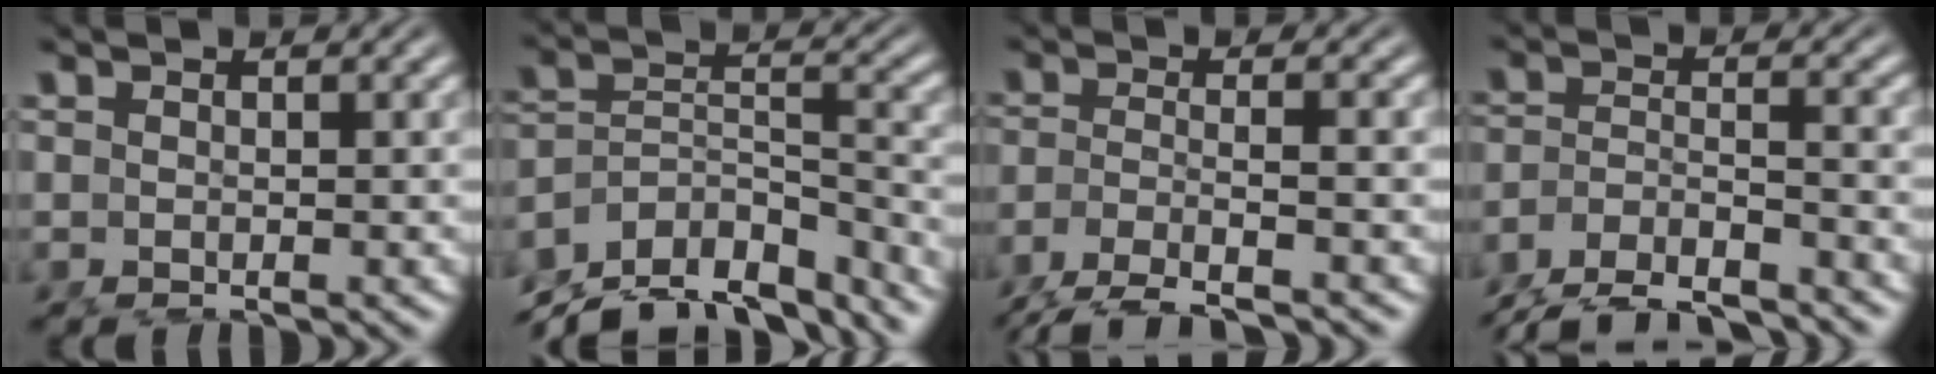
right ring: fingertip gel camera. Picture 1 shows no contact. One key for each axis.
{"total": 11.8, "fx": -8.3, "fy": 6.1, "fz": 5.7, "tx": -0.100, "ty": -0.049, "tz": -0.119}
{"total": 5.8, "fx": -4.4, "fy": 1.3, "fz": 3.5, "tx": -0.068, "ty": -0.026, "tz": -0.058}
{"total": 7.8, "fx": -6.3, "fy": 3.5, "fz": 2.9, "tx": -0.048, "ty": -0.020, "tz": -0.103}